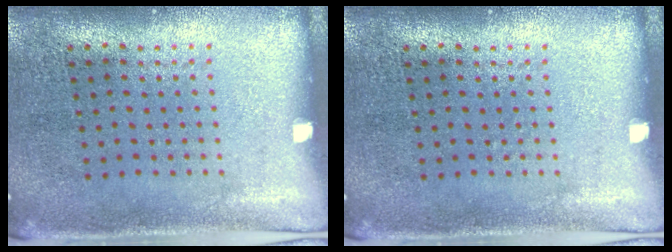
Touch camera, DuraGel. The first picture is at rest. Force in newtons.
{"total": 0.0}